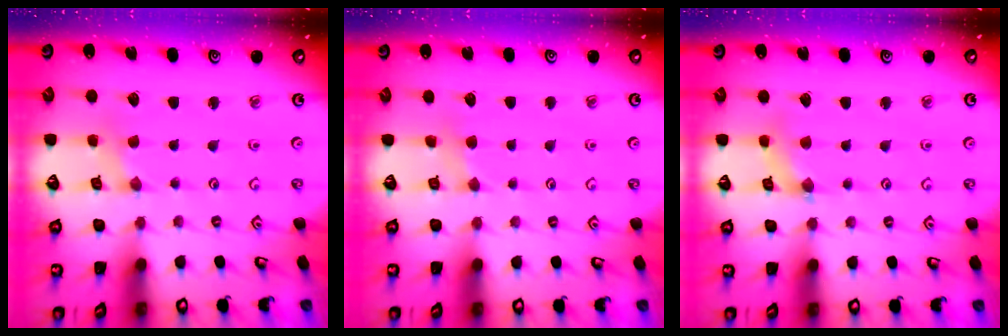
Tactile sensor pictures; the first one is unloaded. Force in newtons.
{"total": 2.8, "press": 2.7, "slide": 0.5}
{"total": 1.7, "press": 1.7, "slide": 0.3}